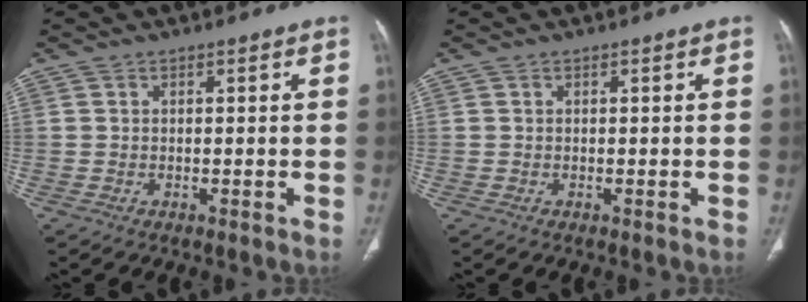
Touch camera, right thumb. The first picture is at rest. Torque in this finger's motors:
{"motor_torque": [-0.01, 0.00, -0.09, -0.07, 0.03]}